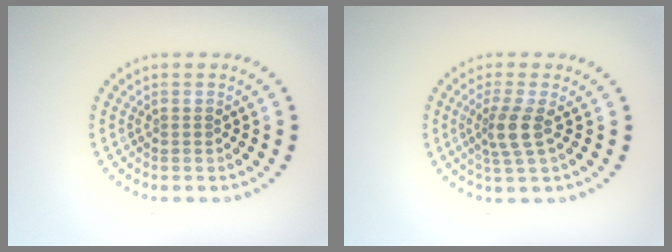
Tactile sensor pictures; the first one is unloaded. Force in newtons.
{"total": 2.6, "press": 2.1, "slide": 1.6}